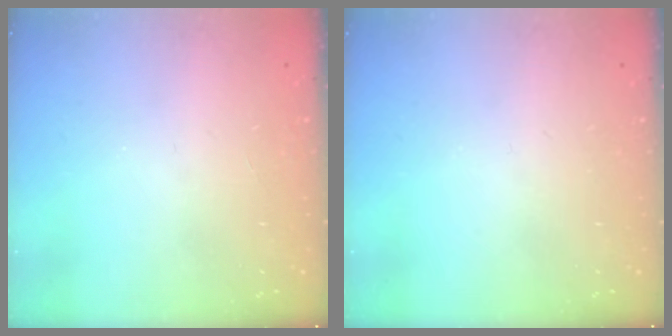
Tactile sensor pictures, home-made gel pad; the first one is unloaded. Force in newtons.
{"total": 0.0}